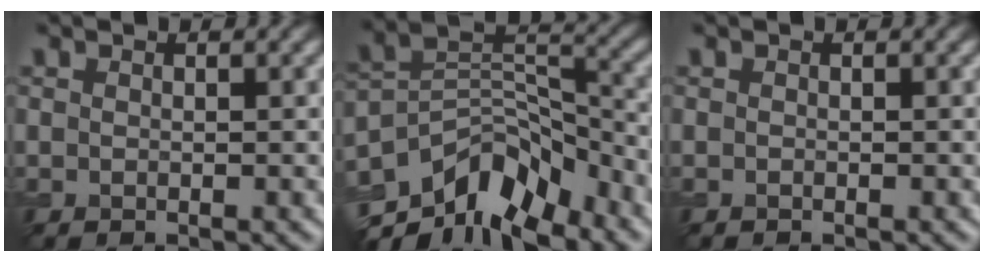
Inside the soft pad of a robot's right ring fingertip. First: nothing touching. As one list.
[{"total": 9.0, "force": [-5.9, 4.4, 5.3], "torque": [-0.073, 0.001, -0.113]}, {"total": 0.0}]